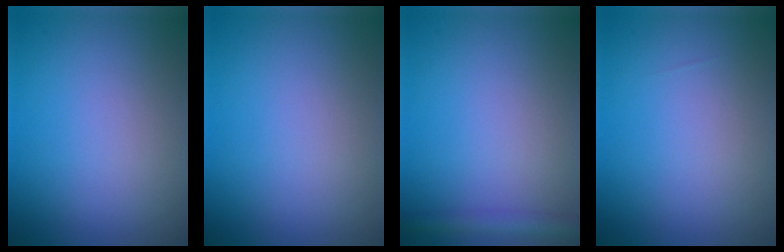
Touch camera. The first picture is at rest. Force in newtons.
{"total": 0.0}
{"total": 2.1, "press": 2.1, "slide": 0.1}
{"total": 0.0}